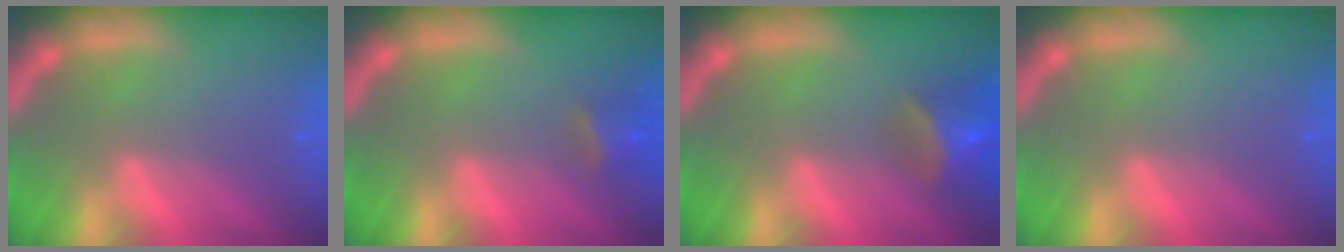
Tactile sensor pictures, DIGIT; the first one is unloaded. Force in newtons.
{"total": 2.4}
{"total": 5.0}
{"total": 0.0}